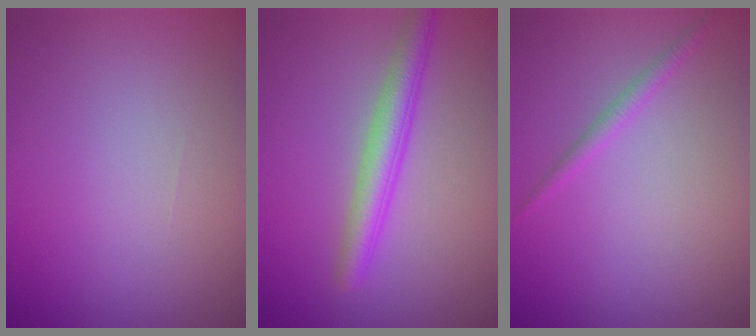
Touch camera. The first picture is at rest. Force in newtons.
{"total": 3.3, "press": 3.3, "slide": 0.0}
{"total": 1.3, "press": 1.3, "slide": 0.0}